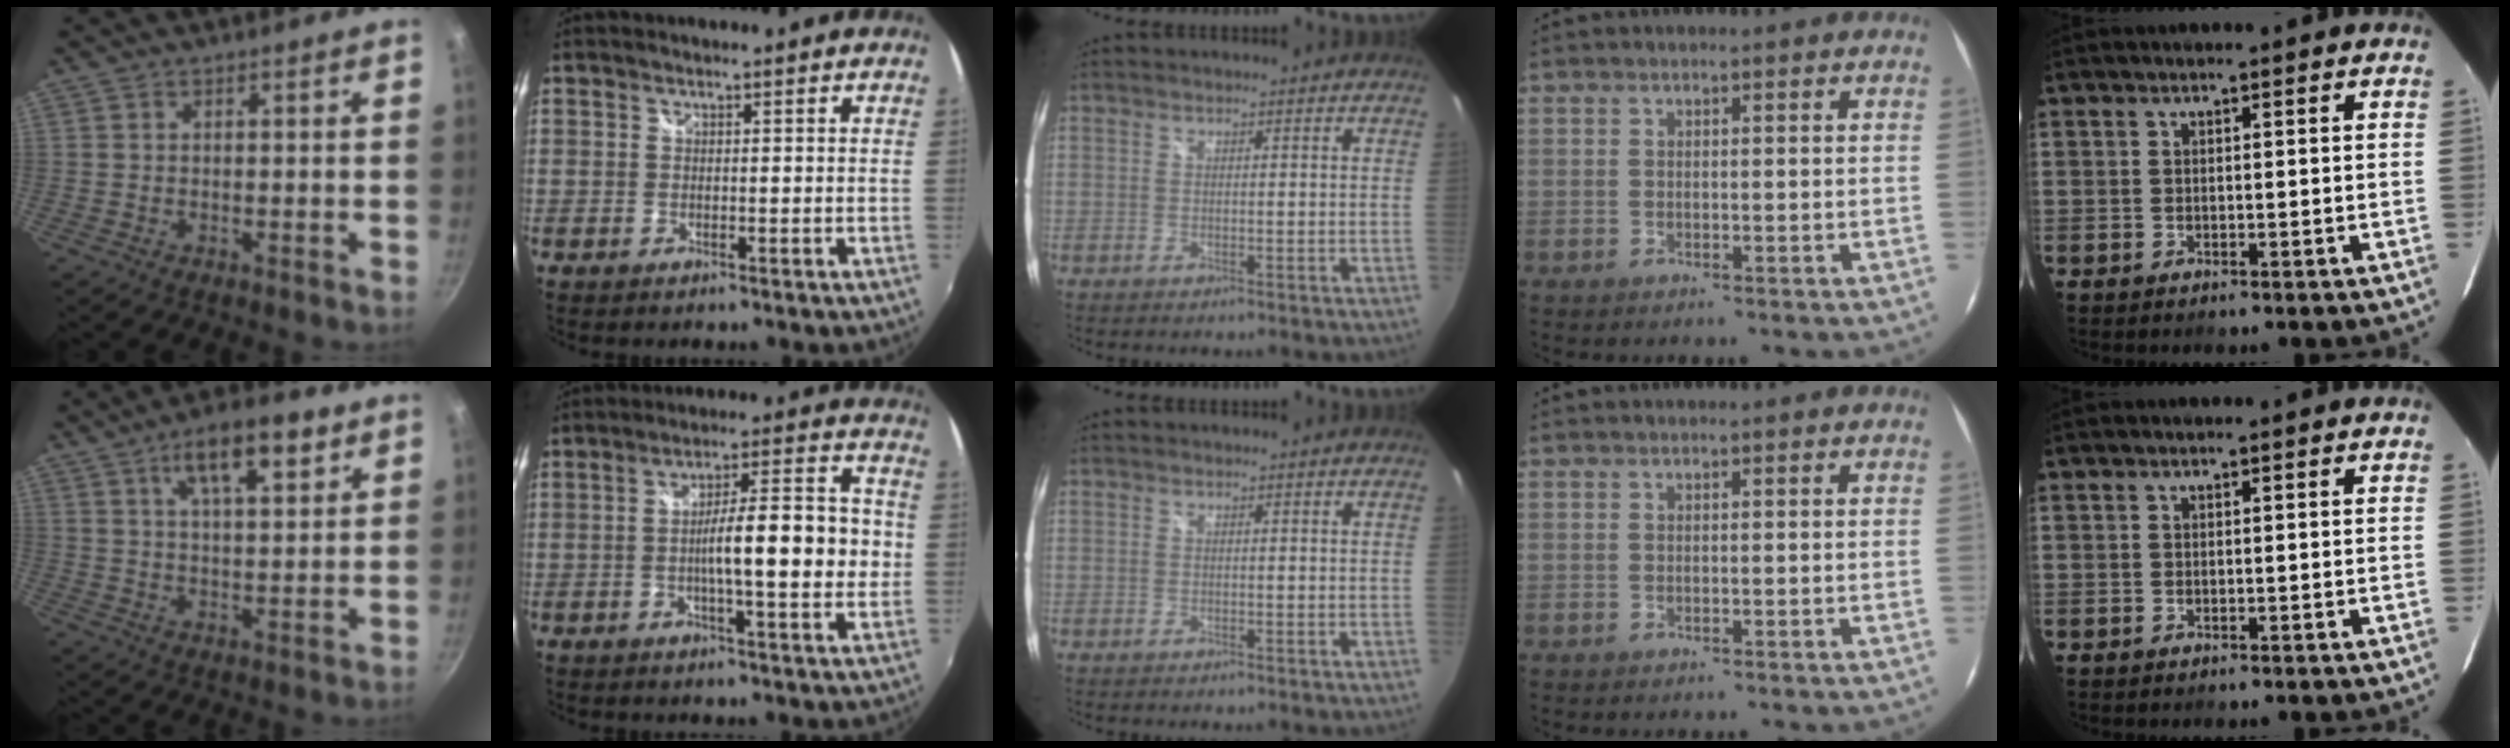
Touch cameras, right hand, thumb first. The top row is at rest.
{"thumb": {"total": 11.3, "force": [5.7, 4.1, 8.8], "torque": [-0.126, -0.015, 0.092]}, "index": {"total": 12.9, "force": [-1.2, 2.3, 12.6], "torque": [-0.203, 0.008, -0.022]}}